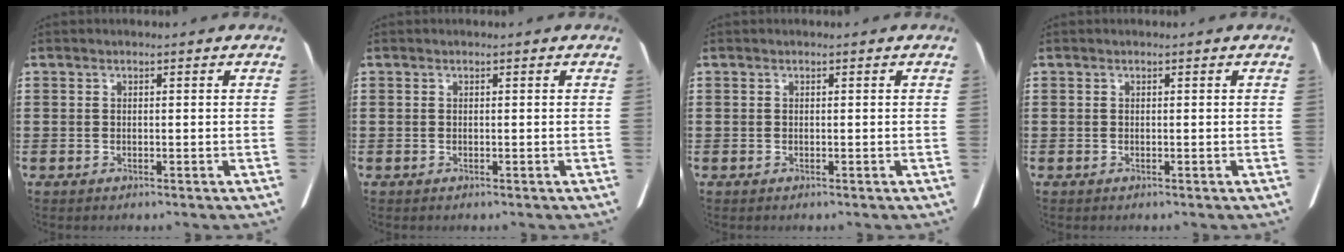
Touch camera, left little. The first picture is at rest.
{"total": 0.0}
{"total": 0.0}
{"total": 0.0}